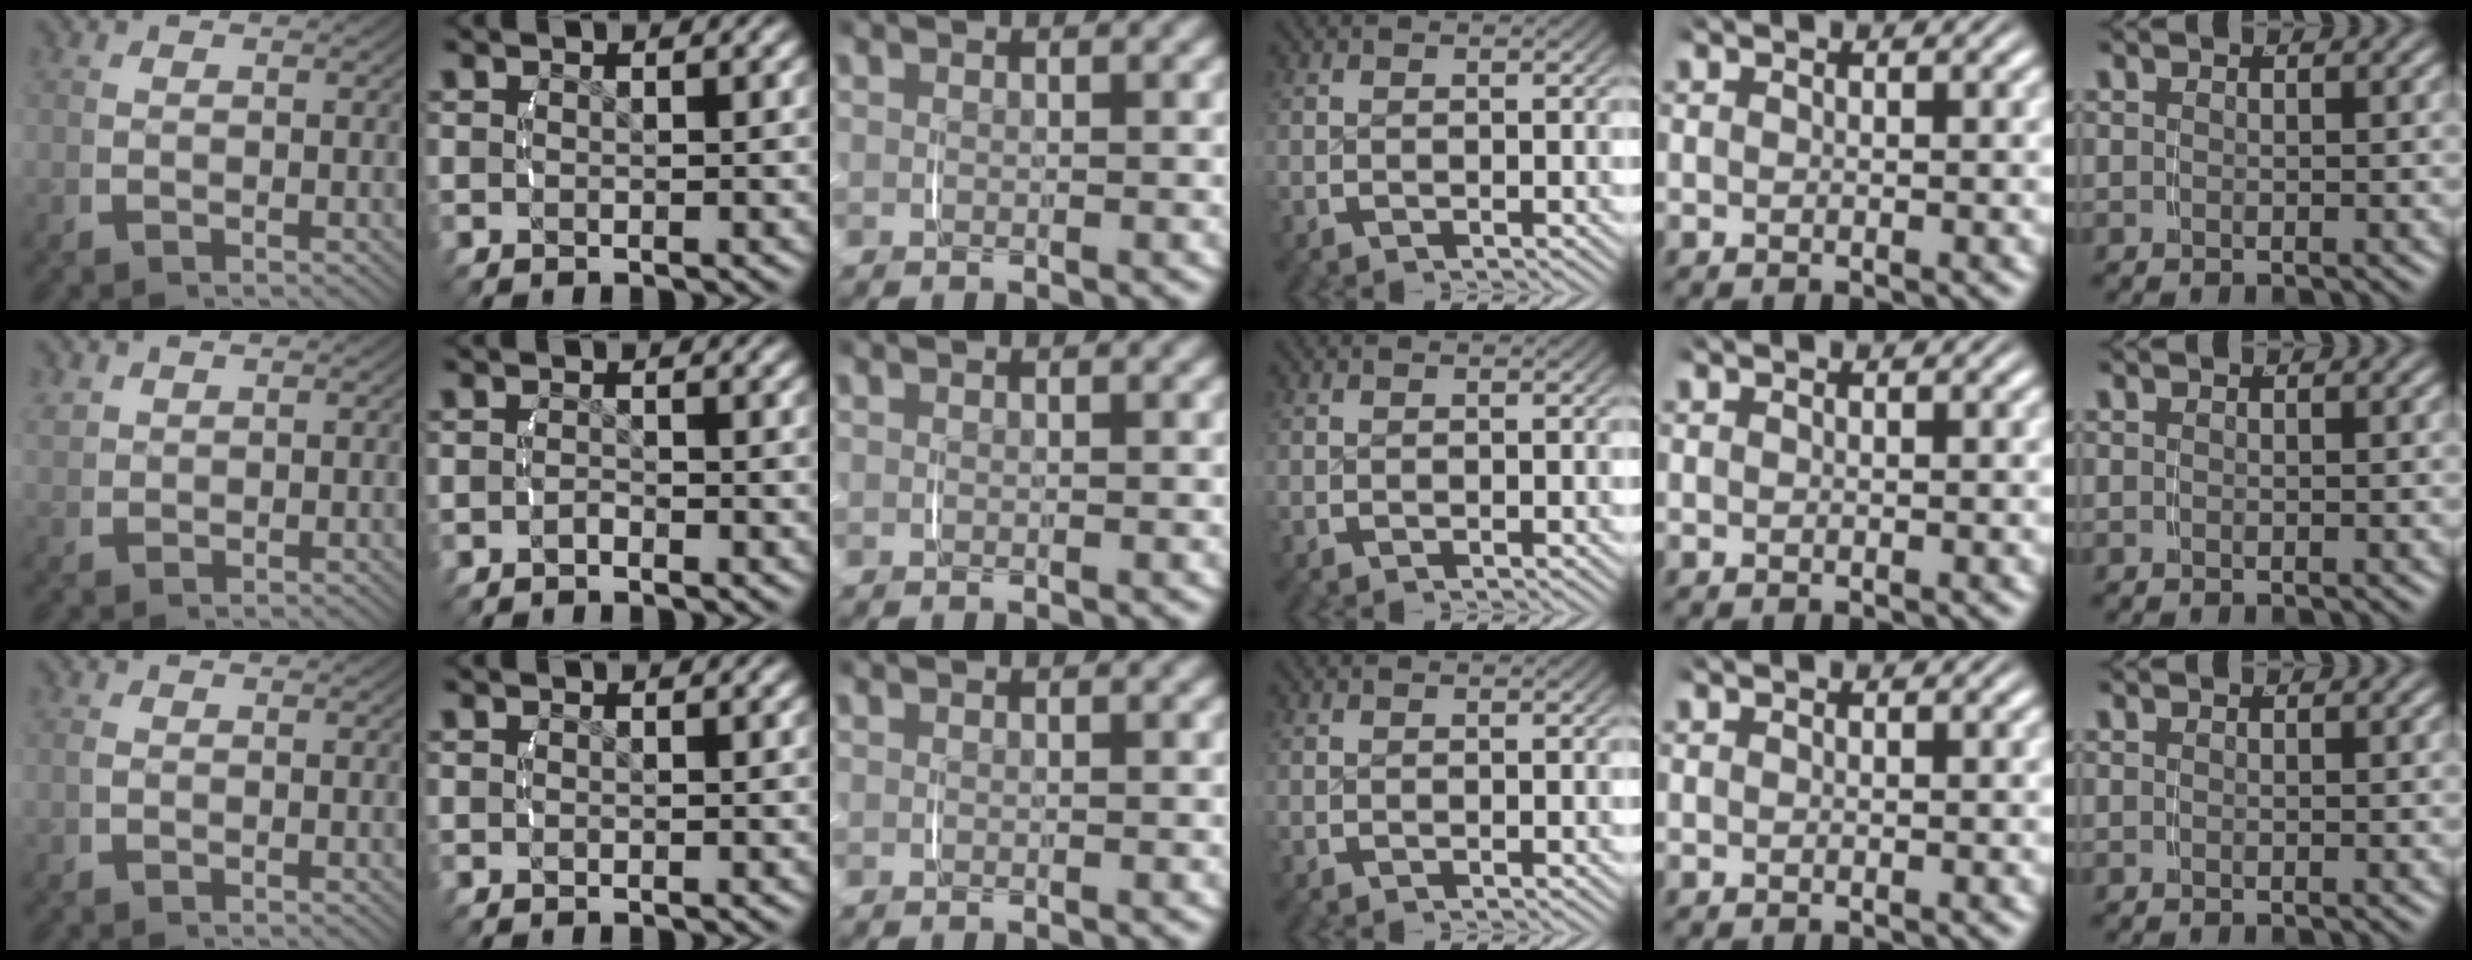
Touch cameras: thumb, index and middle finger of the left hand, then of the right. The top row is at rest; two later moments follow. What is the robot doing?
{"motion": "lift_and_place", "object": "small bumper sticker"}